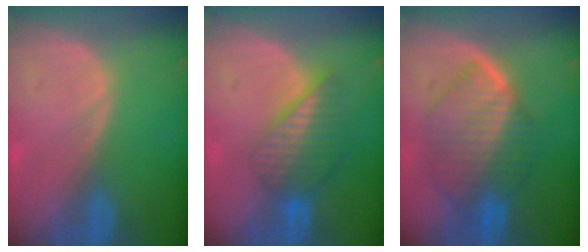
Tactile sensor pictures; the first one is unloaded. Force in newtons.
{"total": 6.6, "press": 5.9, "slide": 2.9}
{"total": 9.1, "press": 9.1, "slide": 0.5}